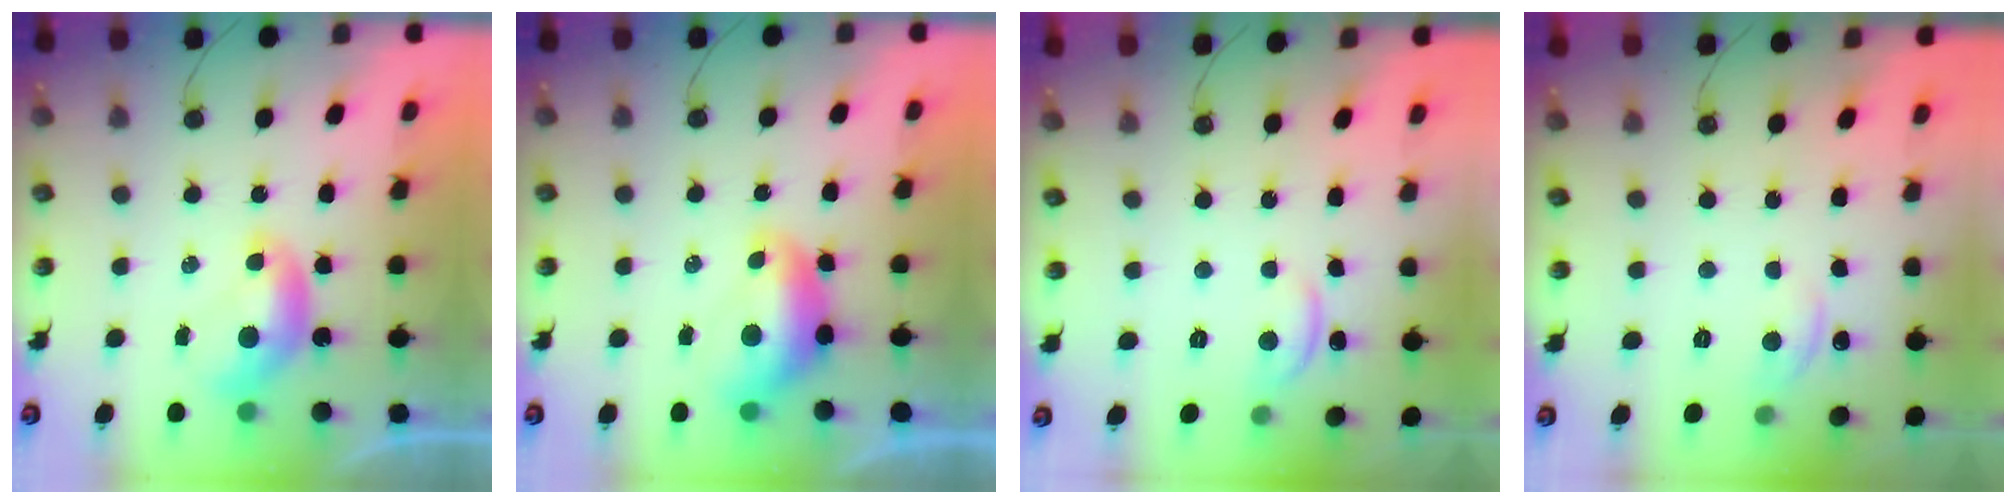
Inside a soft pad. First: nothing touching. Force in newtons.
{"total": 1.6, "press": 1.5, "slide": 0.6}
{"total": 1.0, "press": 0.9, "slide": 0.4}
{"total": 1.8, "press": 1.7, "slide": 0.7}